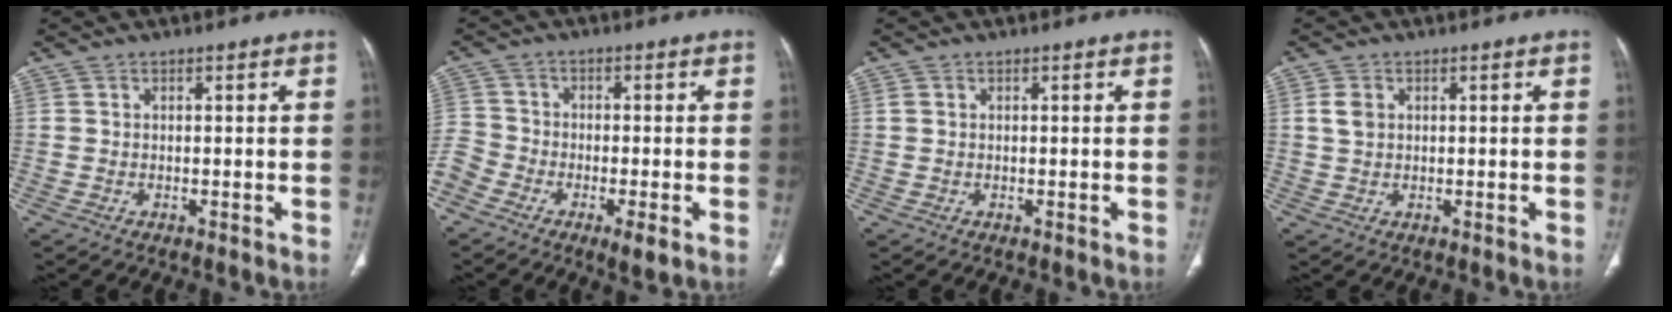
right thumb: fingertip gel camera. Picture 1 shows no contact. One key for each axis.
{"total": 8.1, "fx": -4.7, "fy": 3.8, "fz": 5.4, "tx": -0.102, "ty": 0.011, "tz": -0.099}
{"total": 0.6, "fx": 0.1, "fy": 0.5, "fz": 0.3, "tx": -0.004, "ty": 0.005, "tz": 0.003}
{"total": 2.6, "fx": 0.6, "fy": 2.0, "fz": 1.6, "tx": -0.030, "ty": 0.002, "tz": 0.014}